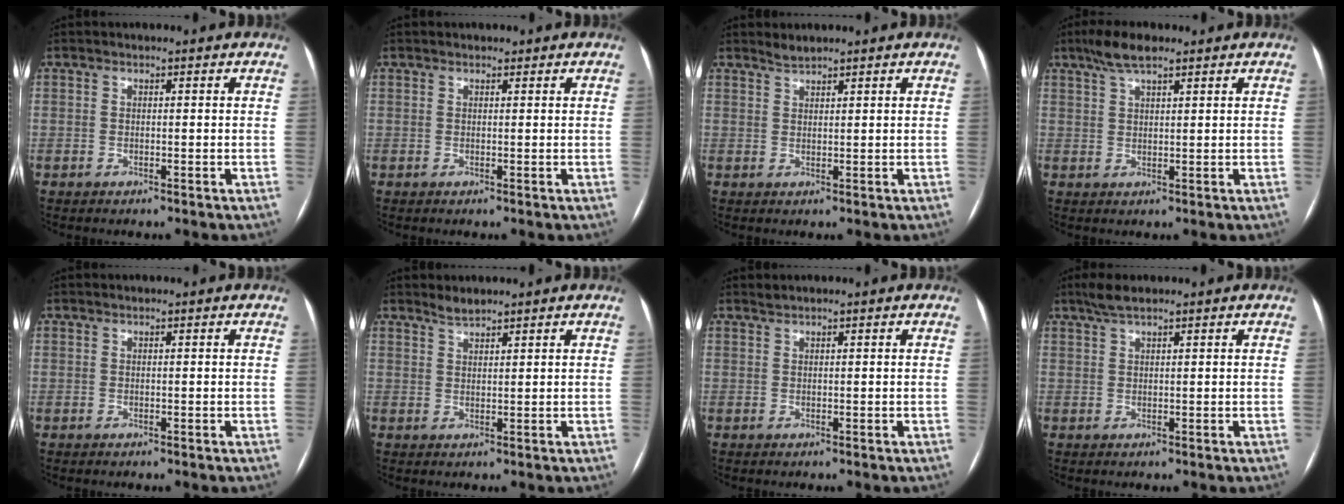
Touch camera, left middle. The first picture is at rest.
{"total": 0.6, "force": [0.5, 0.4, 0.1], "torque": [-0.006, 0.006, 0.007]}
{"total": 1.3, "force": [1.3, 0.1, 0.2], "torque": [-0.008, 0.004, 0.030]}
{"total": 4.9, "force": [3.5, 1.2, 3.2], "torque": [-0.069, 0.016, 0.065]}
{"total": 0.0}
{"total": 1.8, "force": [1.7, 0.3, 0.5], "torque": [-0.011, 0.005, 0.036]}
{"total": 0.5, "force": [0.5, 0.0, 0.0], "torque": [-0.005, 0.006, 0.013]}
{"total": 2.9, "force": [2.2, 0.5, 1.8], "torque": [-0.041, 0.012, 0.046]}